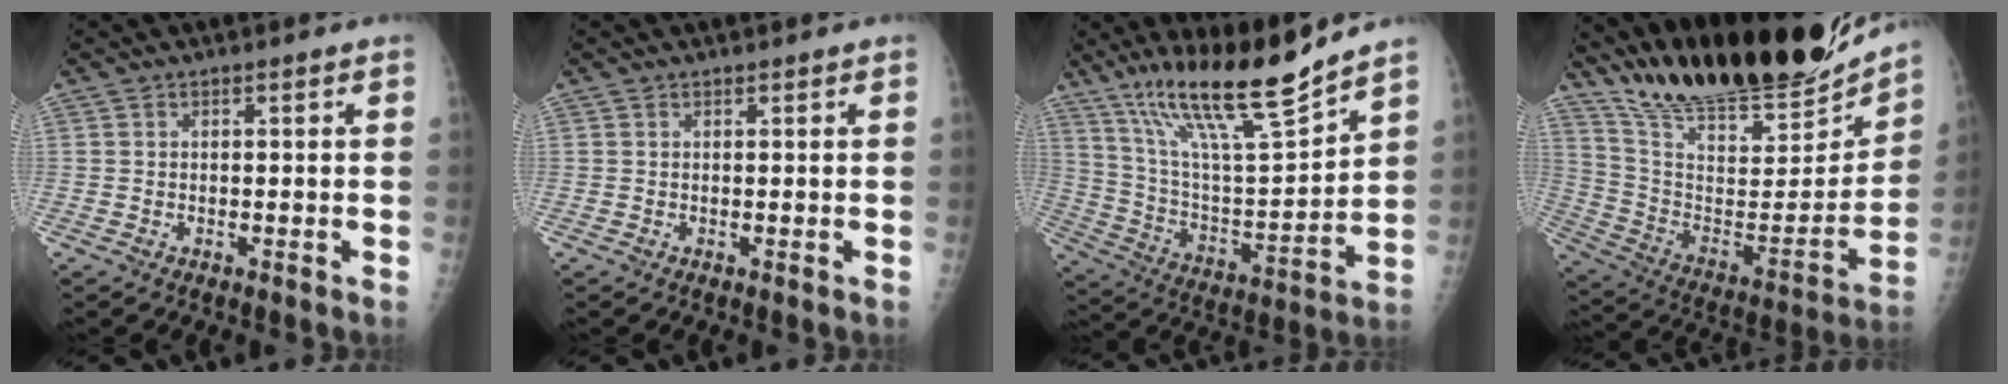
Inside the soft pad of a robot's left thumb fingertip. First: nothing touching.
{"total": 0.0}
{"total": 19.1, "force": [15.0, 2.0, 11.7], "torque": [-0.178, -0.083, 0.275]}
{"total": 26.9, "force": [23.9, 5.5, 11.1], "torque": [-0.159, -0.117, 0.382]}